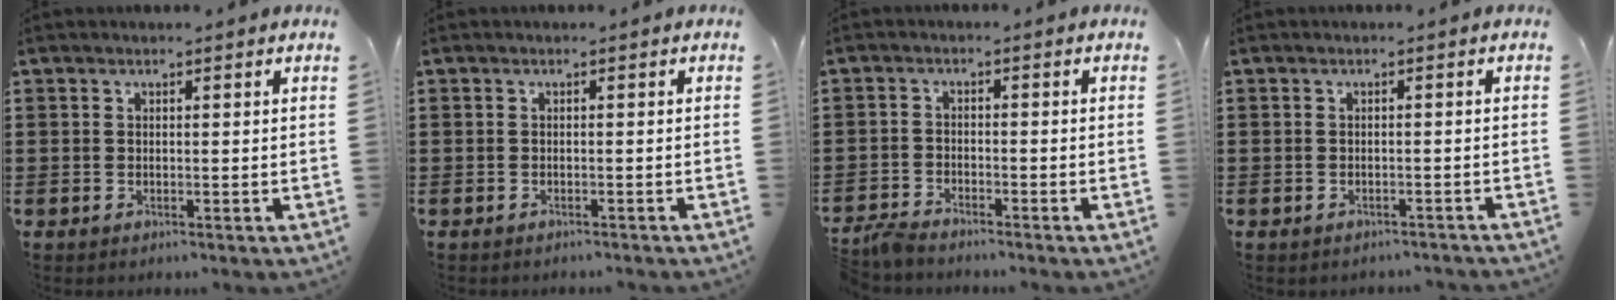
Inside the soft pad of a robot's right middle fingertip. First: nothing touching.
{"total": 0.5, "force": [-0.5, 0.1, 0.0], "torque": [0.000, 0.000, -0.011]}
{"total": 2.7, "force": [-2.6, 0.3, 0.5], "torque": [-0.028, 0.000, -0.059]}
{"total": 0.9, "force": [-0.8, 0.2, 0.2], "torque": [-0.007, -0.002, -0.017]}